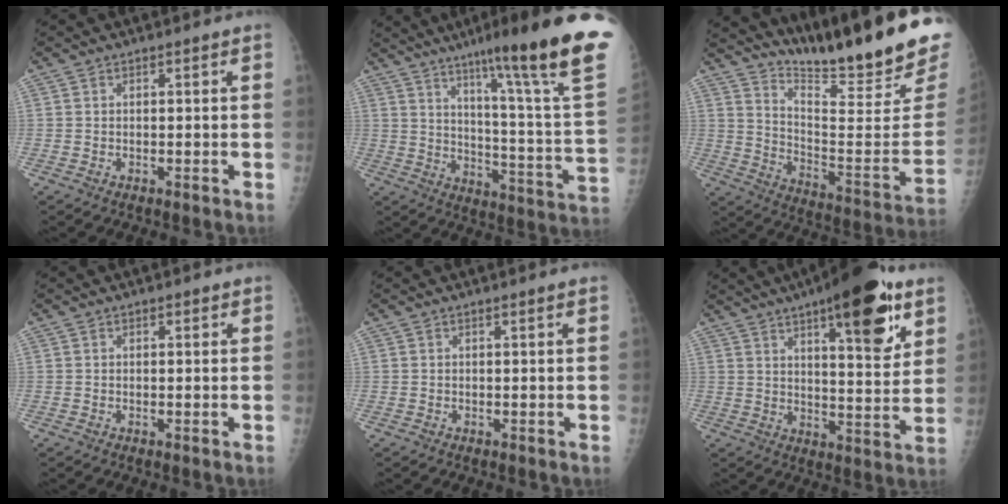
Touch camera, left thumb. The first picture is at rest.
{"total": 27.8, "force": [18.4, 1.3, 20.8], "torque": [-0.273, -0.100, 0.258]}
{"total": 24.8, "force": [20.1, 2.4, 14.3], "torque": [-0.200, -0.150, 0.302]}
{"total": 0.9, "force": [0.6, 0.5, 0.5], "torque": [-0.002, -0.002, 0.006]}
{"total": 1.0, "force": [0.9, -0.1, 0.6], "torque": [-0.007, 0.001, 0.014]}
{"total": 19.3, "force": [10.5, 5.8, 15.1], "torque": [-0.187, -0.046, 0.149]}